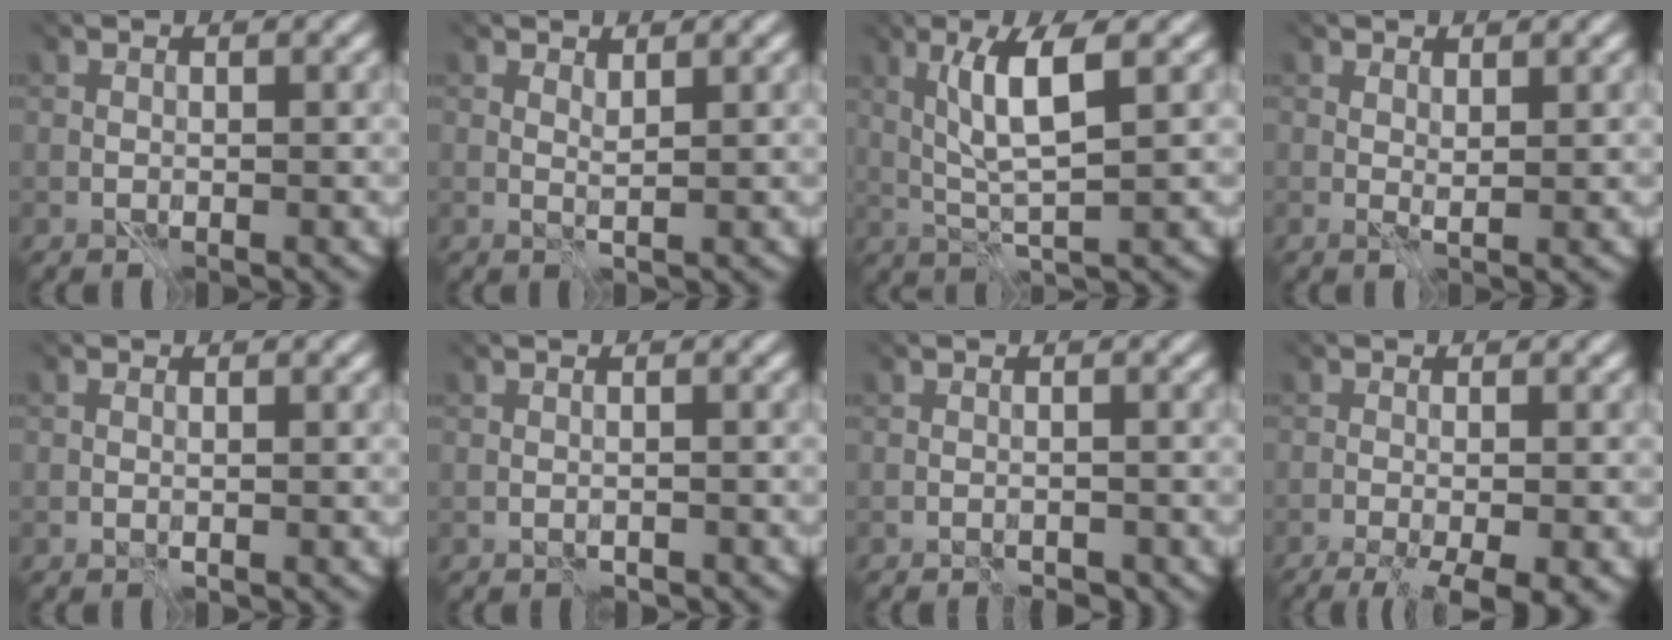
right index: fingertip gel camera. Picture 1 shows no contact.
{"total": 1.3, "force": [1.1, -0.2, 0.6], "torque": [-0.009, 0.002, 0.020]}
{"total": 4.7, "force": [0.5, -0.1, 4.7], "torque": [-0.090, 0.010, 0.025]}
{"total": 1.4, "force": [1.3, 0.0, 0.7], "torque": [-0.015, 0.003, 0.023]}
{"total": 0.0}
{"total": 0.8, "force": [-0.5, -0.3, -0.5], "torque": [0.013, -0.001, -0.010]}
{"total": 1.5, "force": [-1.5, -0.2, -0.1], "torque": [0.009, 0.000, -0.018]}
{"total": 7.7, "force": [-4.0, 2.5, 6.0], "torque": [-0.080, 0.006, -0.053]}